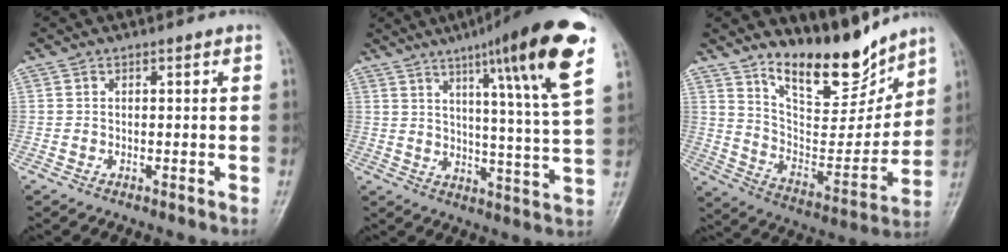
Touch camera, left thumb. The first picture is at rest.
{"total": 20.2, "force": [10.5, 1.4, 17.2], "torque": [-0.233, -0.039, 0.147]}
{"total": 15.3, "force": [12.7, 4.8, 7.1], "torque": [-0.074, -0.096, 0.228]}